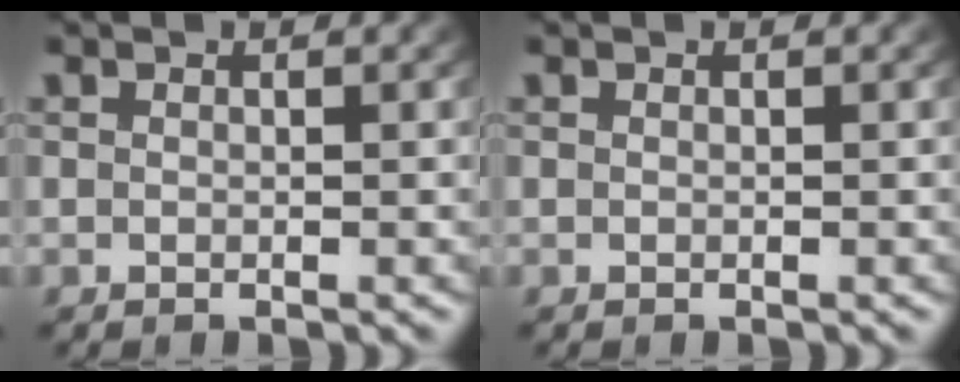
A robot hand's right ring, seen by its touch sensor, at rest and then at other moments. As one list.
[{"total": 0.0}]